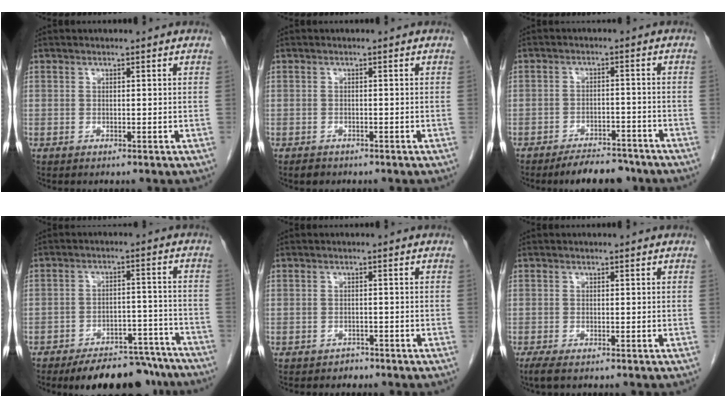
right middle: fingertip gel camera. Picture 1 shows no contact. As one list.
[{"total": 1.6, "force": [-1.2, 0.9, 0.5], "torque": [-0.015, 0.000, -0.016]}, {"total": 7.2, "force": [-6.2, 2.5, 2.5], "torque": [-0.030, -0.001, -0.094]}, {"total": 15.1, "force": [-13.3, 4.9, 5.3], "torque": [-0.047, 0.020, -0.179]}, {"total": 1.2, "force": [-1.0, 0.7, -0.1], "torque": [-0.004, 0.002, -0.017]}, {"total": 2.2, "force": [-1.5, 0.5, 1.5], "torque": [-0.031, -0.009, -0.025]}]